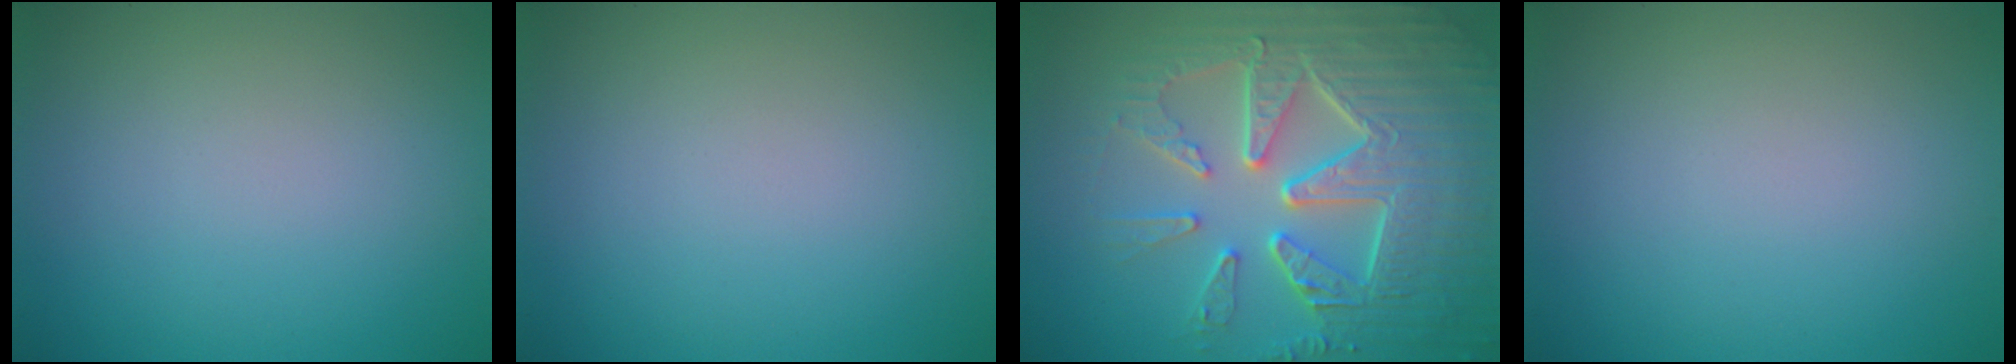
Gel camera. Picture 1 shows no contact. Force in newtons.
{"total": 0.0}
{"total": 9.8, "press": 6.6, "slide": 7.3}
{"total": 0.0}